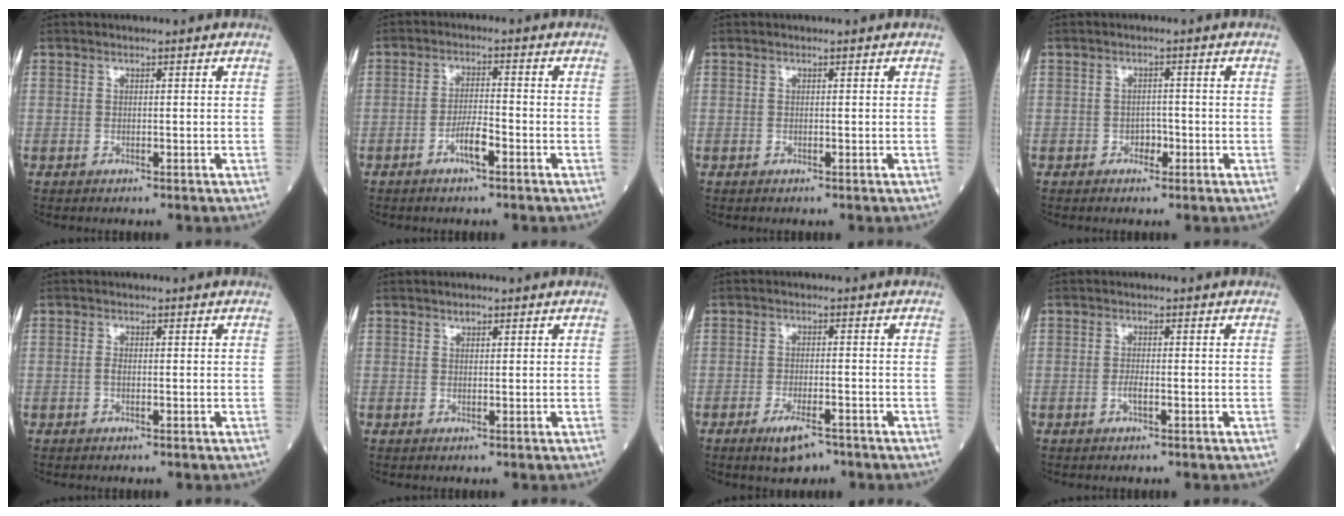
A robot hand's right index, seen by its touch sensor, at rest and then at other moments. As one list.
[{"total": 3.7, "force": [-2.0, 0.6, 3.0], "torque": [-0.057, 0.003, -0.039]}, {"total": 0.0}, {"total": 1.7, "force": [-0.8, 1.2, 0.9], "torque": [-0.007, 0.007, -0.013]}, {"total": 0.8, "force": [-0.2, 0.3, 0.7], "torque": [-0.015, 0.002, -0.003]}, {"total": 0.9, "force": [0.6, 0.4, 0.4], "torque": [-0.007, -0.001, 0.009]}, {"total": 4.5, "force": [-3.1, 1.4, 3.0], "torque": [-0.057, -0.003, -0.048]}, {"total": 1.3, "force": [-0.6, 0.2, 1.2], "torque": [-0.024, 0.000, -0.012]}]